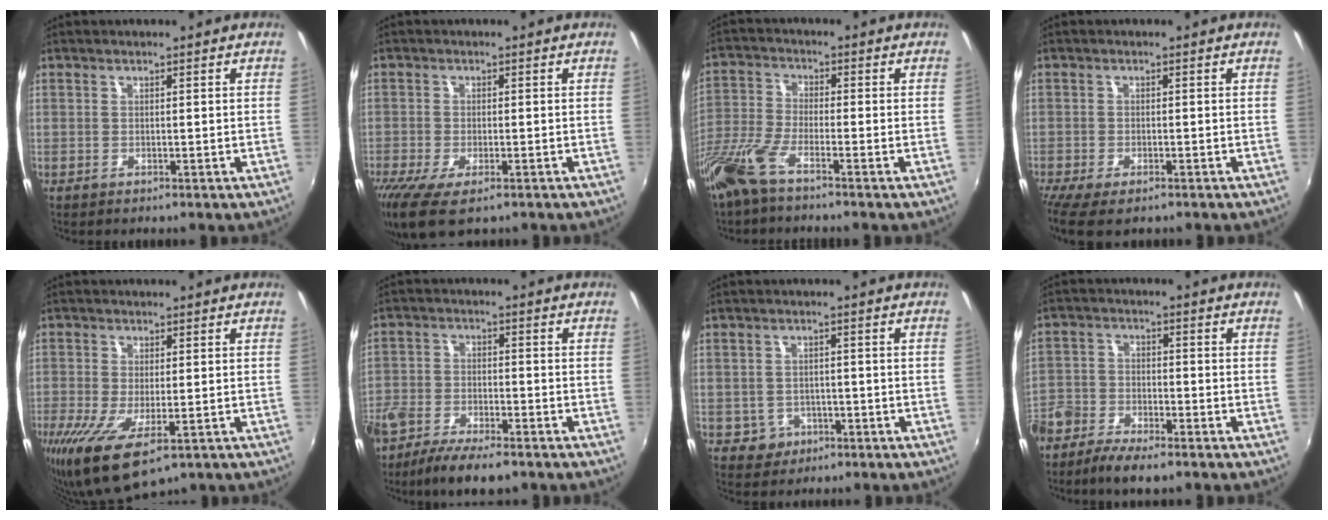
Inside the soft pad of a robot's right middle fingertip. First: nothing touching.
{"total": 9.2, "force": [-5.8, 3.1, 6.5], "torque": [-0.146, -0.040, -0.098]}
{"total": 8.6, "force": [-6.3, 1.6, 5.6], "torque": [-0.126, -0.016, -0.131]}
{"total": 5.7, "force": [-4.2, 1.8, 3.5], "torque": [-0.083, -0.028, -0.068]}
{"total": 10.0, "force": [-4.5, 3.8, 8.1], "torque": [-0.168, -0.043, -0.069]}
{"total": 9.9, "force": [-7.3, 3.3, 5.7], "torque": [-0.139, -0.024, -0.142]}
{"total": 4.3, "force": [-1.6, 3.8, 0.9], "torque": [-0.032, 0.006, -0.016]}
{"total": 8.5, "force": [-6.0, 3.8, 4.7], "torque": [-0.125, -0.011, -0.125]}